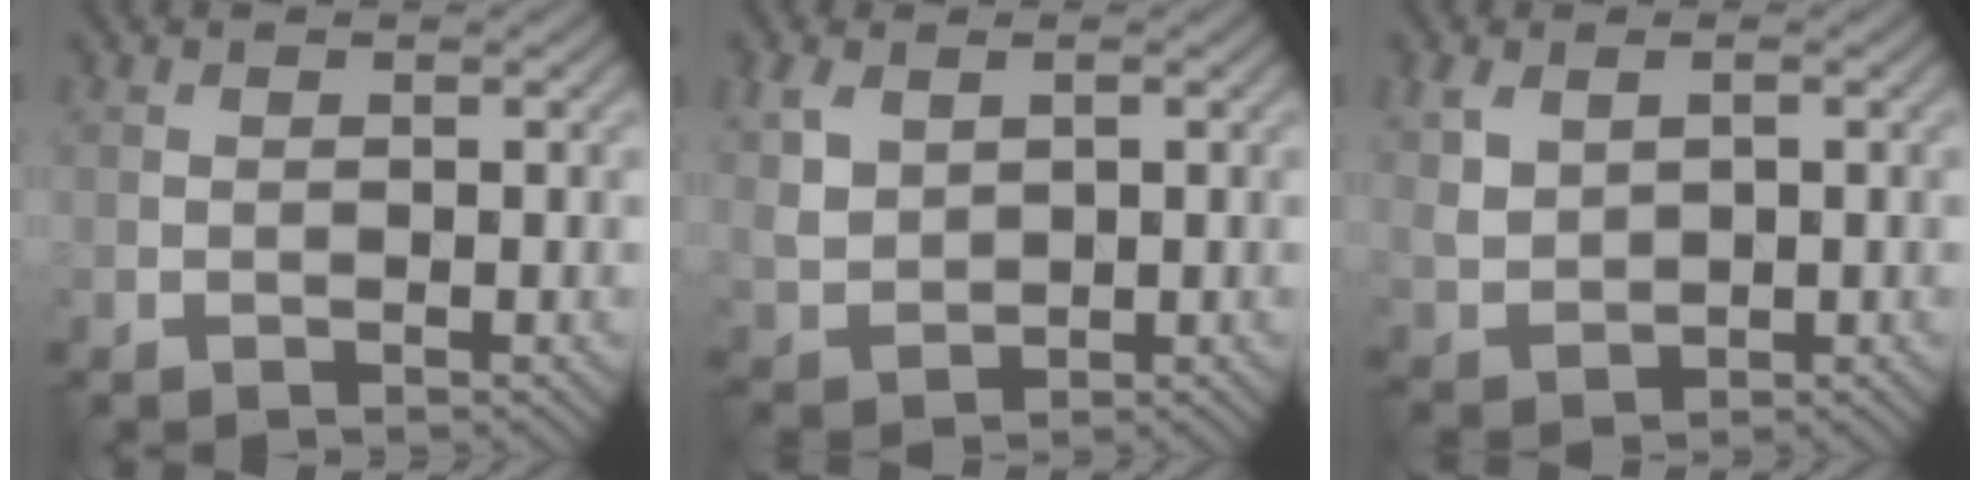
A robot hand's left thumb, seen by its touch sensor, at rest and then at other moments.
{"total": 4.9, "force": [1.8, 3.5, 2.9], "torque": [-0.084, -0.001, 0.041]}
{"total": 4.5, "force": [1.5, 3.1, 2.8], "torque": [-0.073, -0.002, 0.034]}